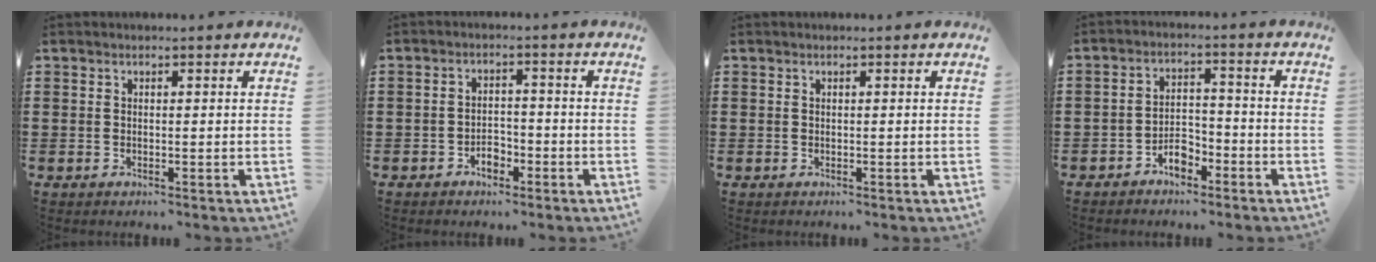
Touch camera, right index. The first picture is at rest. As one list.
[{"total": 2.9, "force": [-1.9, 1.6, 1.4], "torque": [-0.028, 0.003, -0.039]}, {"total": 0.0}, {"total": 4.3, "force": [-3.2, 1.9, 2.1], "torque": [-0.035, 0.011, -0.062]}]